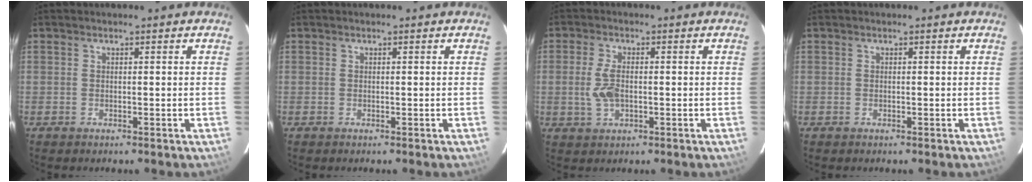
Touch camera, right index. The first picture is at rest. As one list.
[{"total": 0.0}, {"total": 5.0, "force": [-0.6, 2.7, 4.1], "torque": [-0.090, 0.001, -0.008]}, {"total": 0.0}]